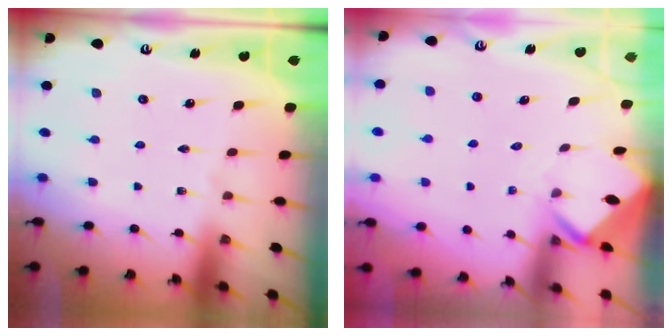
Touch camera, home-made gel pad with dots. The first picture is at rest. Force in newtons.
{"total": 2.4, "press": 2.4, "slide": 0.1}